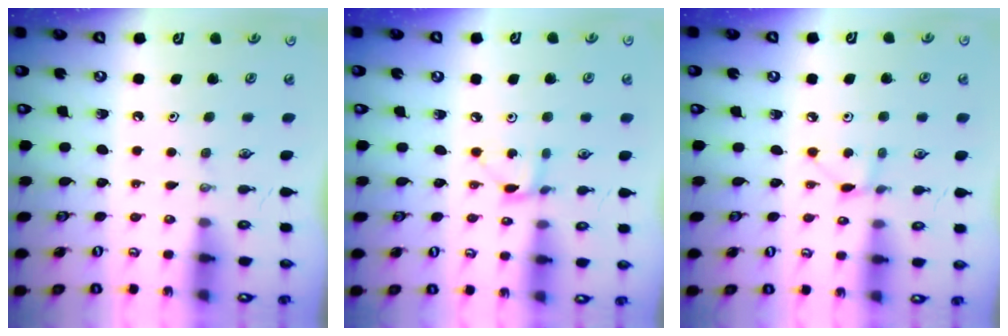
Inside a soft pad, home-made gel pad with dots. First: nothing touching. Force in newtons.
{"total": 2.9, "press": 2.9, "slide": 0.2}
{"total": 3.6, "press": 3.6, "slide": 0.3}